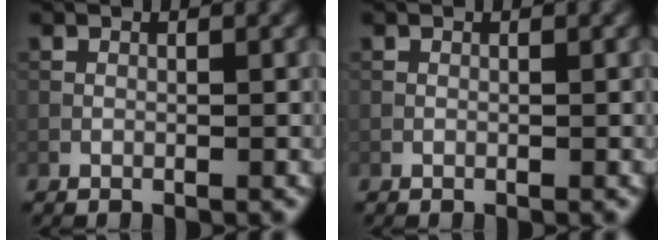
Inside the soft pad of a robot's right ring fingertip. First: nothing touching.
{"total": 0.0}